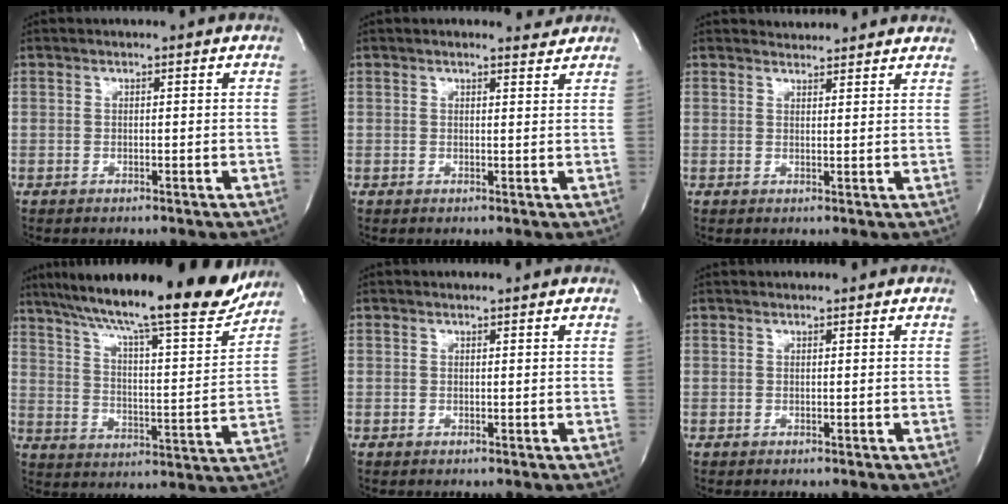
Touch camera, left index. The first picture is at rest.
{"total": 1.8, "force": [1.8, 0.3, 0.0], "torque": [-0.010, -0.006, 0.018]}
{"total": 5.0, "force": [4.9, 0.9, 0.5], "torque": [-0.012, 0.015, 0.052]}
{"total": 23.9, "force": [20.5, 2.5, 12.0], "torque": [-0.199, -0.022, 0.289]}
{"total": 2.1, "force": [2.0, 0.1, 0.4], "torque": [-0.012, 0.007, 0.022]}
{"total": 2.1, "force": [2.1, 0.2, 0.3], "torque": [-0.008, 0.020, 0.027]}